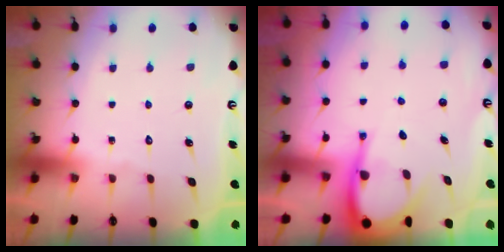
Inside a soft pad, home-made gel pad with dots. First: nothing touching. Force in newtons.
{"total": 7.7, "press": 7.6, "slide": 0.9}